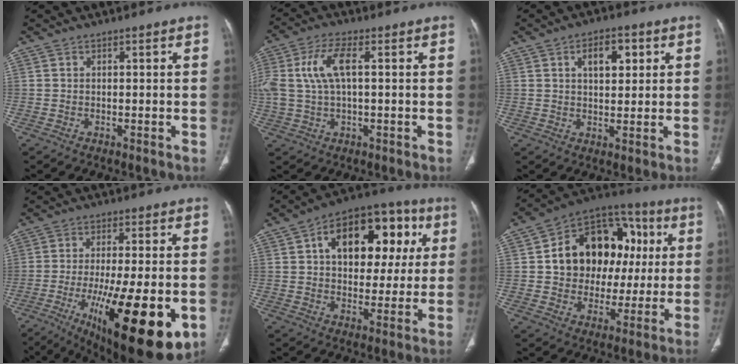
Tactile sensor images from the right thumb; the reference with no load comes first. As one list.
[{"total": 9.1, "force": [1.6, 3.8, 8.1], "torque": [-0.195, 0.022, 0.035]}, {"total": 6.6, "force": [2.4, 3.6, 5.0], "torque": [-0.058, -0.004, 0.038]}, {"total": 24.2, "force": [-7.7, 7.1, 21.8], "torque": [-0.306, -0.022, -0.099]}, {"total": 20.0, "force": [5.7, 12.3, 14.8], "torque": [-0.162, 0.022, 0.080]}, {"total": 21.1, "force": [3.1, 15.9, 13.5], "torque": [-0.155, 0.034, 0.053]}]